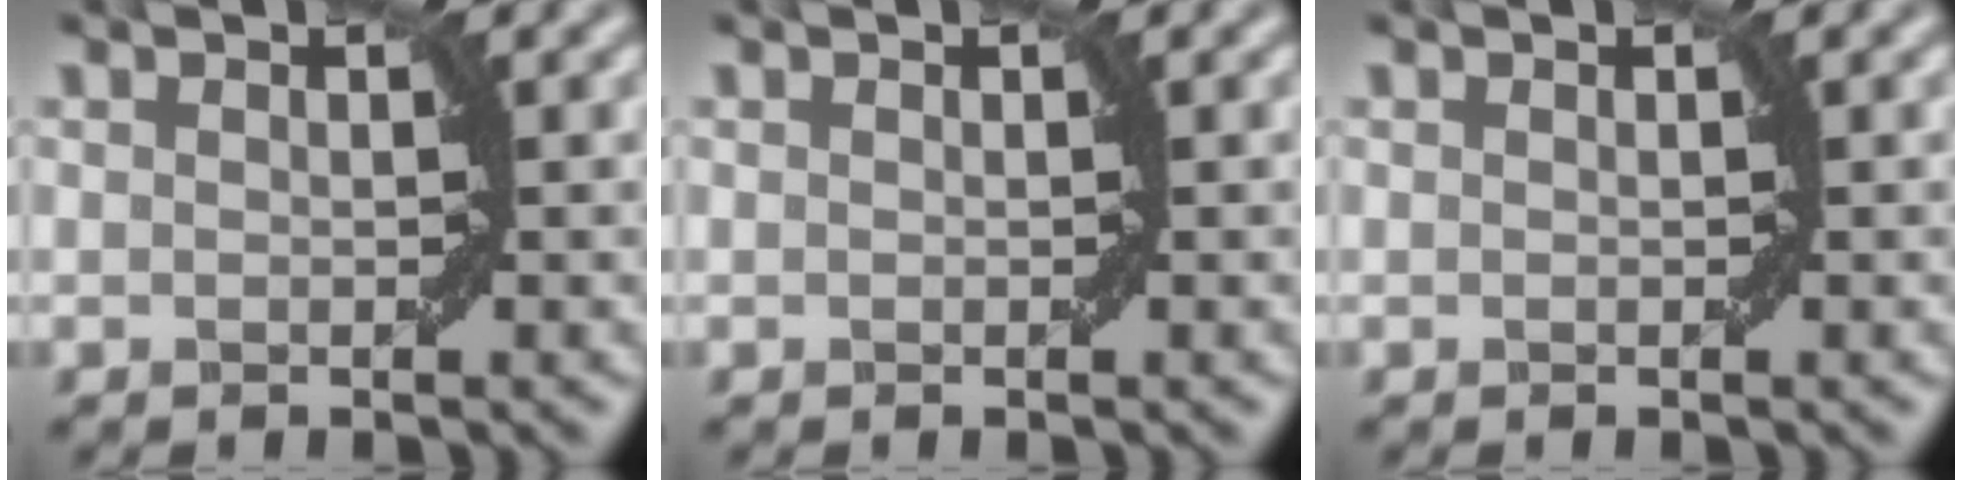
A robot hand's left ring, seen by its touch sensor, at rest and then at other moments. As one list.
[{"total": 0.0}, {"total": 0.0}]